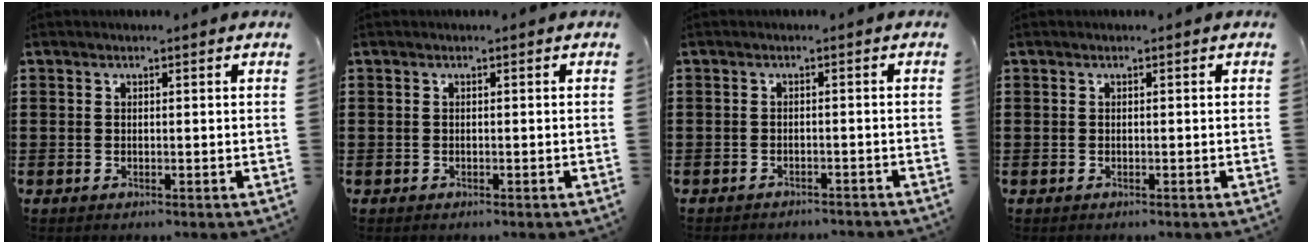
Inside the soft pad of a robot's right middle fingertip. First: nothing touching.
{"total": 0.0}
{"total": 1.4, "force": [-1.4, -0.1, -0.1], "torque": [-0.003, -0.001, -0.030]}
{"total": 0.0}